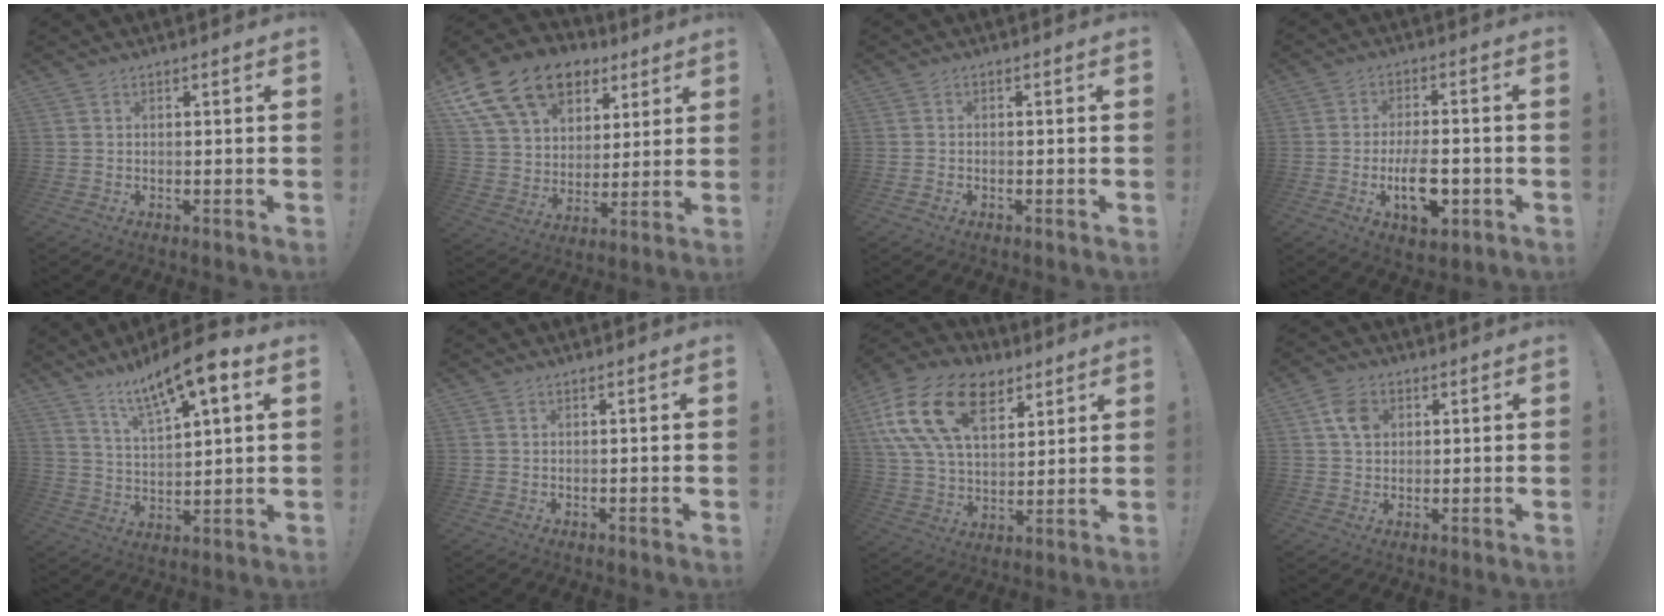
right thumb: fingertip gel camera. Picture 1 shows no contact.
{"total": 19.9, "force": [11.3, 13.0, 10.1], "torque": [-0.166, -0.058, 0.213]}
{"total": 1.0, "force": [-0.9, 0.4, 0.3], "torque": [-0.012, 0.006, -0.014]}
{"total": 12.0, "force": [-3.5, 5.9, 9.9], "torque": [-0.167, 0.005, -0.058]}
{"total": 13.1, "force": [8.3, 3.0, 9.7], "torque": [-0.169, -0.040, 0.135]}
{"total": 0.0}
{"total": 21.5, "force": [9.7, 13.7, 13.5], "torque": [-0.259, -0.040, 0.174]}
{"total": 6.8, "force": [2.3, 5.3, 3.5], "torque": [-0.061, 0.008, 0.046]}